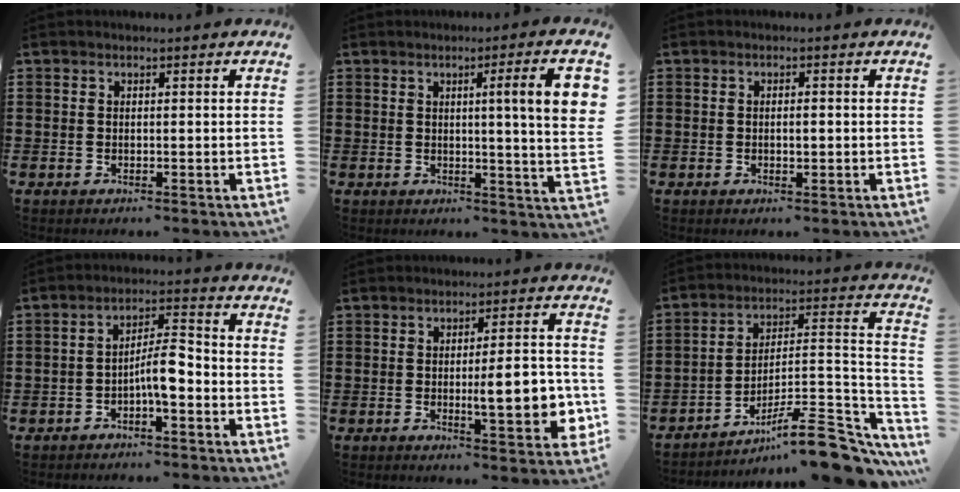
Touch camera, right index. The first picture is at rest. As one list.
[{"total": 8.6, "force": [2.4, 0.2, 8.3], "torque": [-0.130, -0.007, 0.031]}, {"total": 1.6, "force": [-0.1, 0.5, 1.5], "torque": [-0.027, 0.000, -0.003]}, {"total": 5.8, "force": [-2.2, 1.8, 5.1], "torque": [-0.091, 0.011, -0.043]}, {"total": 9.5, "force": [-1.6, 2.7, 9.0], "torque": [-0.121, -0.008, -0.025]}, {"total": 12.6, "force": [-9.1, 3.0, 8.1], "torque": [-0.099, 0.030, -0.161]}]